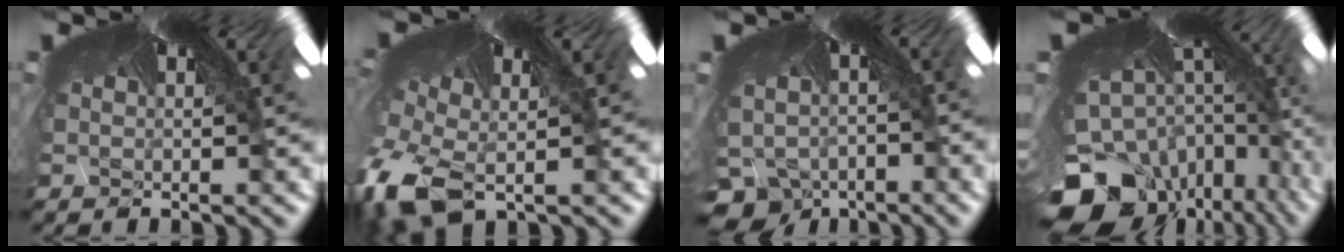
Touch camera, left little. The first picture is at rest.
{"total": 8.1, "force": [-7.7, 2.2, 1.7], "torque": [-0.106, -0.096, -0.102]}
{"total": 7.6, "force": [-7.2, 2.4, -0.1], "torque": [-0.018, -0.068, -0.083]}
{"total": 10.2, "force": [-10.1, 1.6, -0.4], "torque": [-0.042, -0.118, -0.119]}